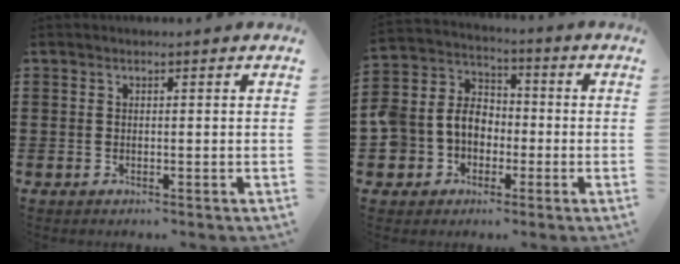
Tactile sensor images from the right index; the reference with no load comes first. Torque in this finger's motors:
{"motor_torque": [1.29, -0.68, 0.55, 0.11]}